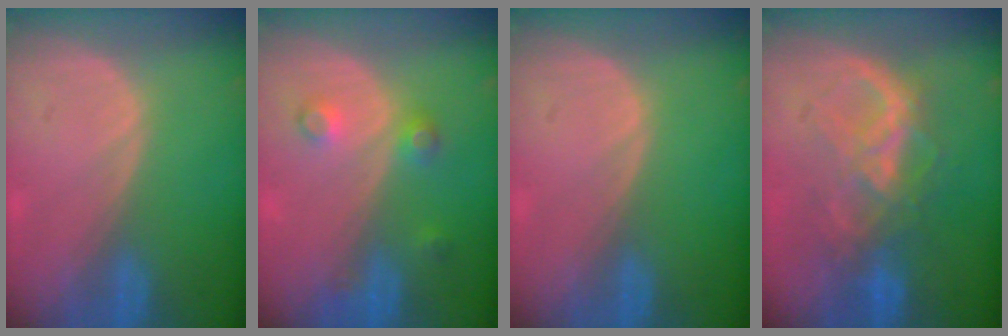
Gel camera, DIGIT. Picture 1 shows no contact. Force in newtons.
{"total": 3.5, "press": 3.2, "slide": 1.4}
{"total": 0.0}
{"total": 7.1, "press": 7.1, "slide": 1.0}